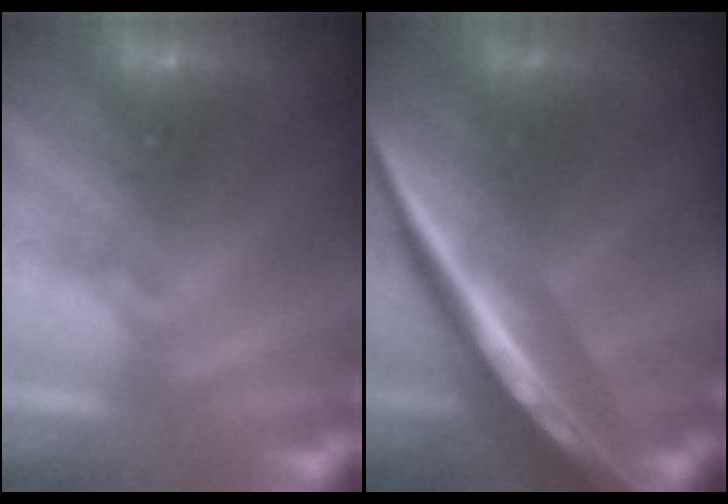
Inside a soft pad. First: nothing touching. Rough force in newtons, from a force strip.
{"total": 8.1}